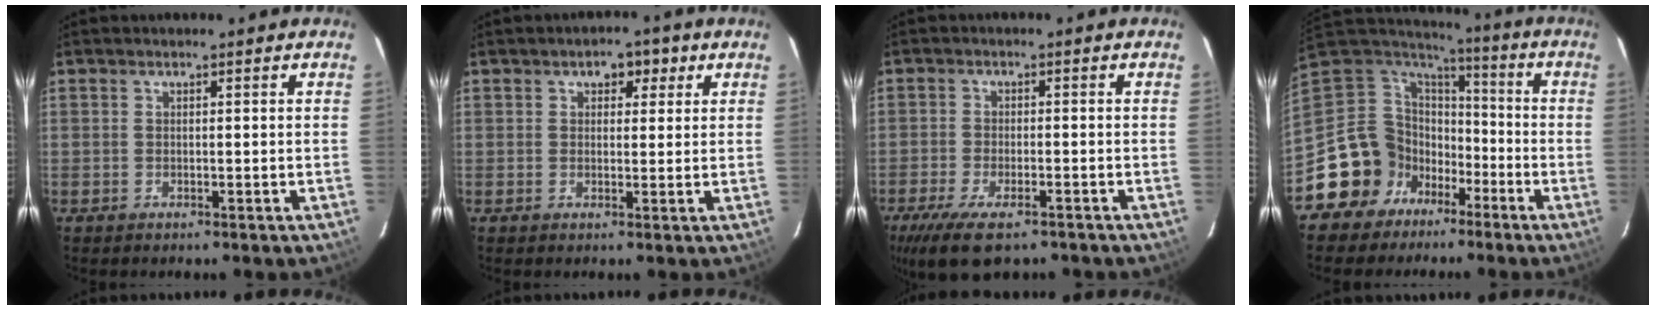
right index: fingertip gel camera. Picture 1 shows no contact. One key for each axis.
{"total": 3.7, "fx": 1.6, "fy": 2.6, "fz": 2.0, "tx": -0.026, "ty": 0.015, "tz": 0.021}
{"total": 11.1, "fx": -7.6, "fy": 4.2, "fz": 6.9, "tx": -0.164, "ty": -0.032, "tz": -0.133}
{"total": 13.9, "fx": -6.9, "fy": 11.8, "fz": 2.8, "tx": -0.082, "ty": 0.042, "tz": -0.124}